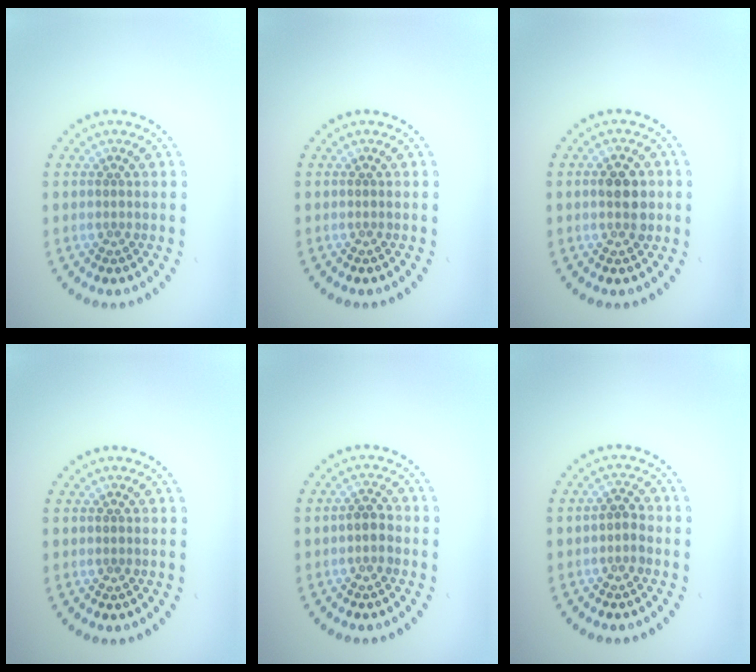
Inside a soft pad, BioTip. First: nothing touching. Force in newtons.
{"total": 0.0}
{"total": 3.0, "press": 3.0, "slide": 0.2}
{"total": 0.0}
{"total": 1.6, "press": 1.4, "slide": 0.7}
{"total": 1.2, "press": 1.0, "slide": 0.7}